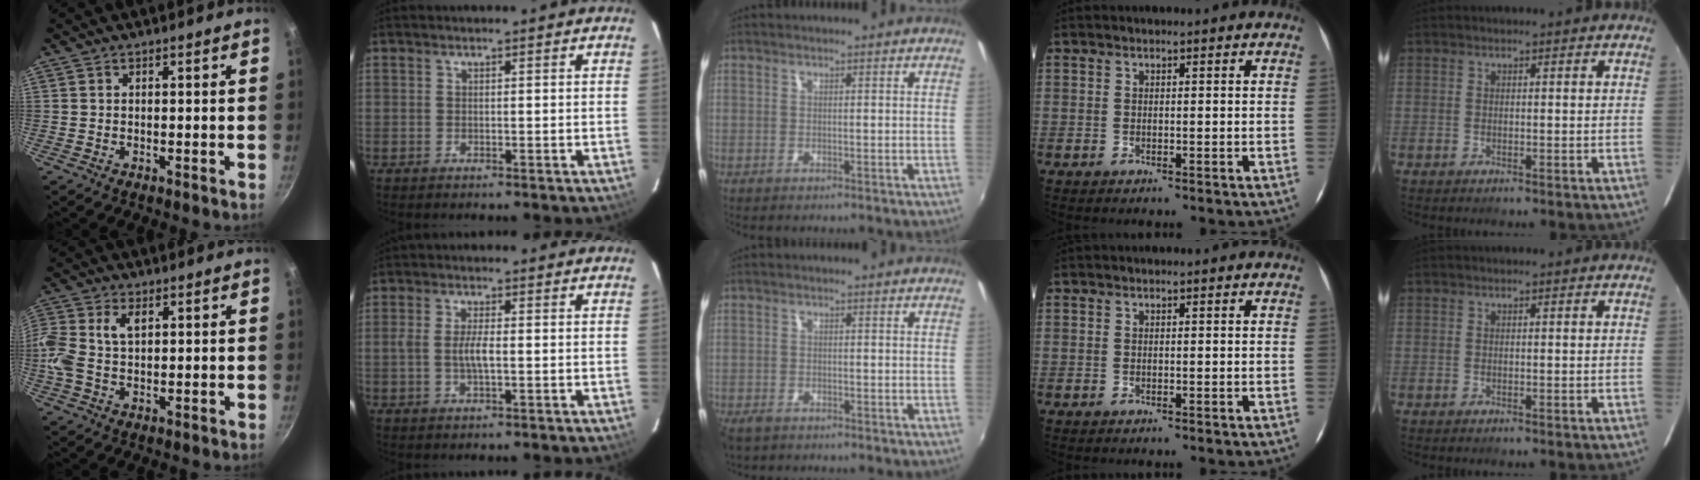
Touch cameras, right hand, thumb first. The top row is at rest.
{"thumb": {"total": 7.7, "force": [1.2, 4.7, 5.9], "torque": [-0.128, 0.015, 0.016]}, "index": {"total": 3.5, "force": [-0.4, 0.9, 3.4], "torque": [-0.066, 0.001, -0.006]}, "middle": {"total": 3.2, "force": [-2.4, 1.6, 1.3], "torque": [-0.036, -0.012, -0.045]}}